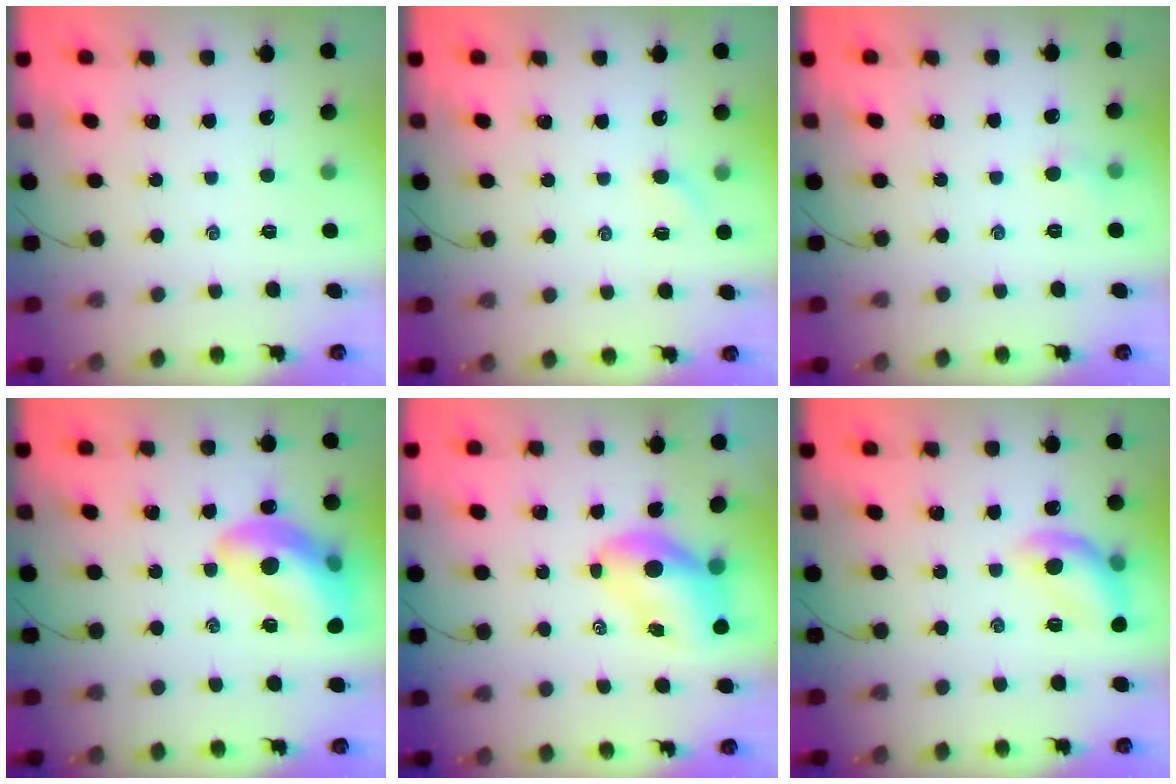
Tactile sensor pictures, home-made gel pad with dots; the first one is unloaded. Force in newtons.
{"total": 3.2, "press": 3.0, "slide": 1.1}
{"total": 3.3, "press": 3.2, "slide": 0.8}
{"total": 16.7, "press": 16.4, "slide": 2.9}
{"total": 7.9, "press": 7.6, "slide": 2.4}
{"total": 12.6, "press": 12.6, "slide": 0.9}